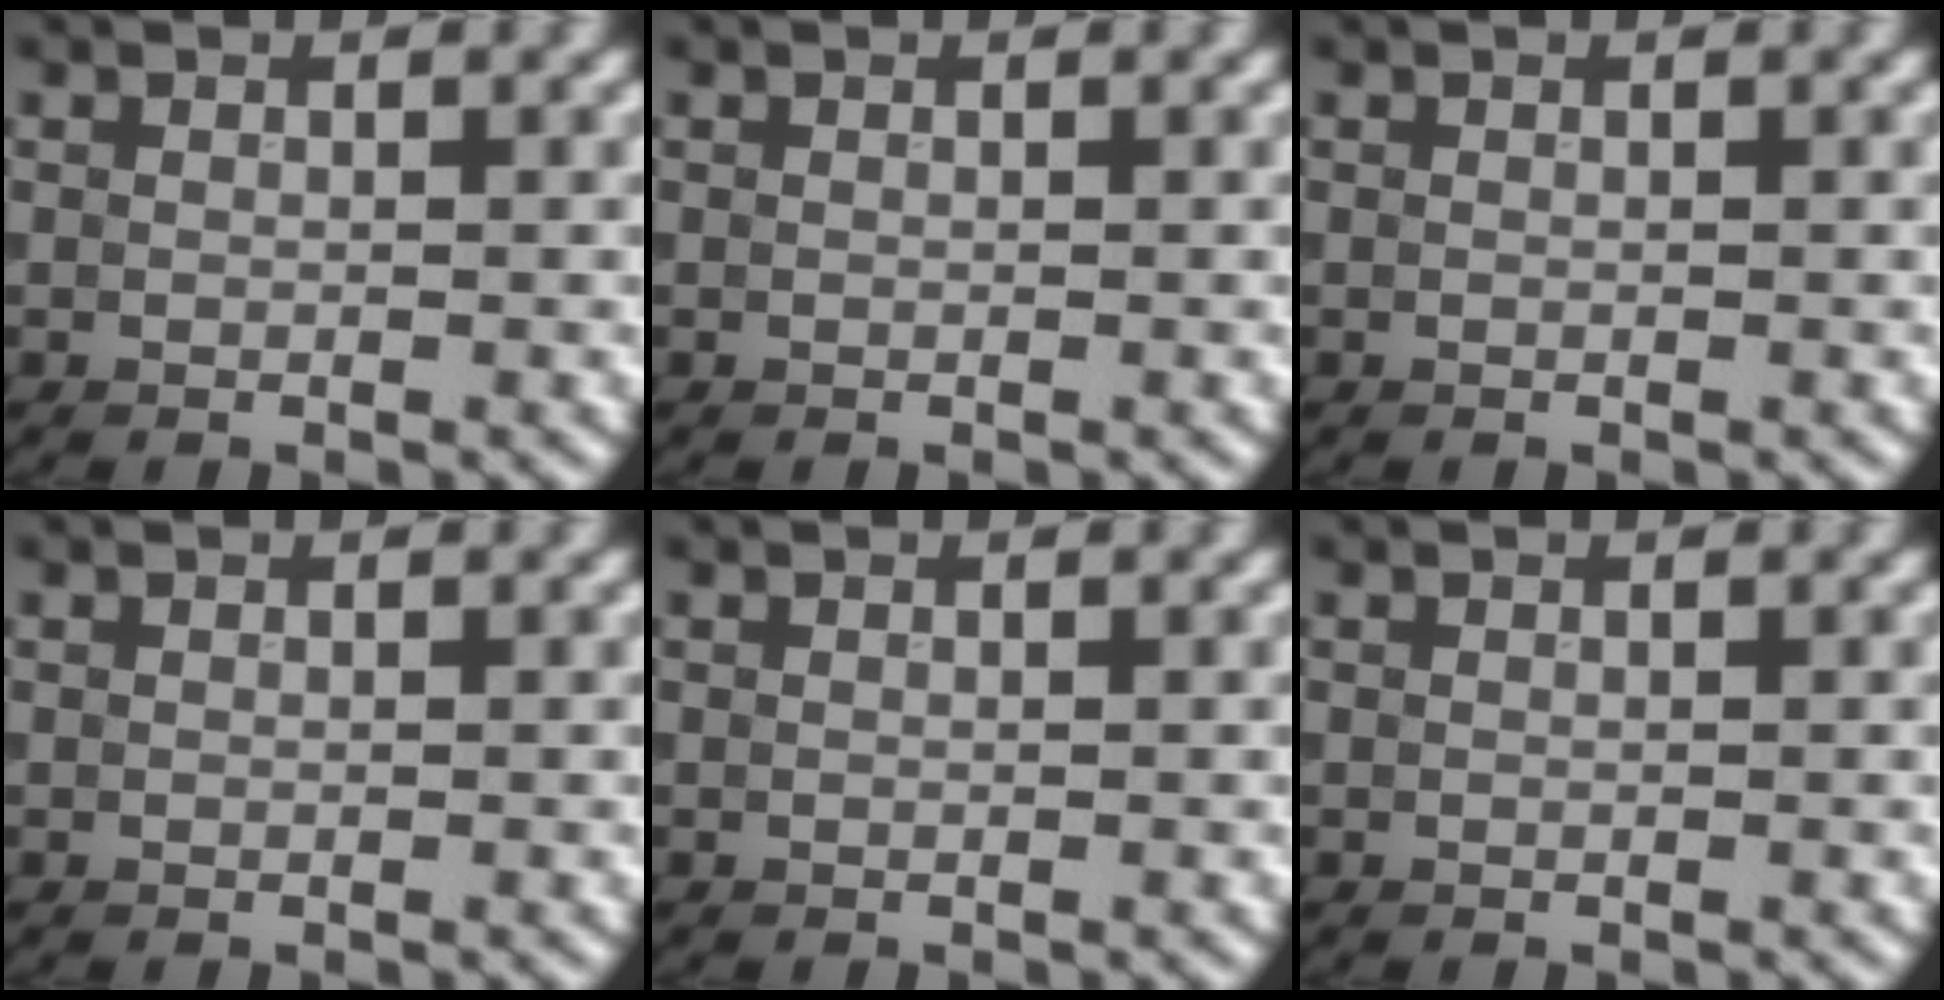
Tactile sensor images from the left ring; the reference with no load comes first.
{"total": 0.0}
{"total": 0.0}
{"total": 0.0}
{"total": 0.0}
{"total": 0.0}